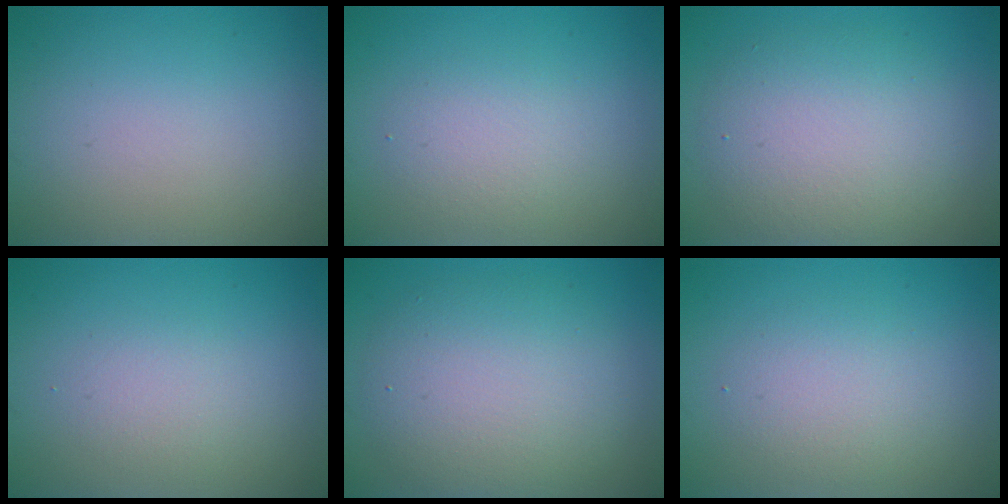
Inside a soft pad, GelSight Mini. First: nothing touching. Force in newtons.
{"total": 2.5, "press": 2.5, "slide": 0.1}
{"total": 5.8, "press": 5.8, "slide": 0.3}
{"total": 1.7, "press": 1.7, "slide": 0.2}
{"total": 6.4, "press": 6.4, "slide": 0.5}
{"total": 2.7, "press": 2.7, "slide": 0.2}